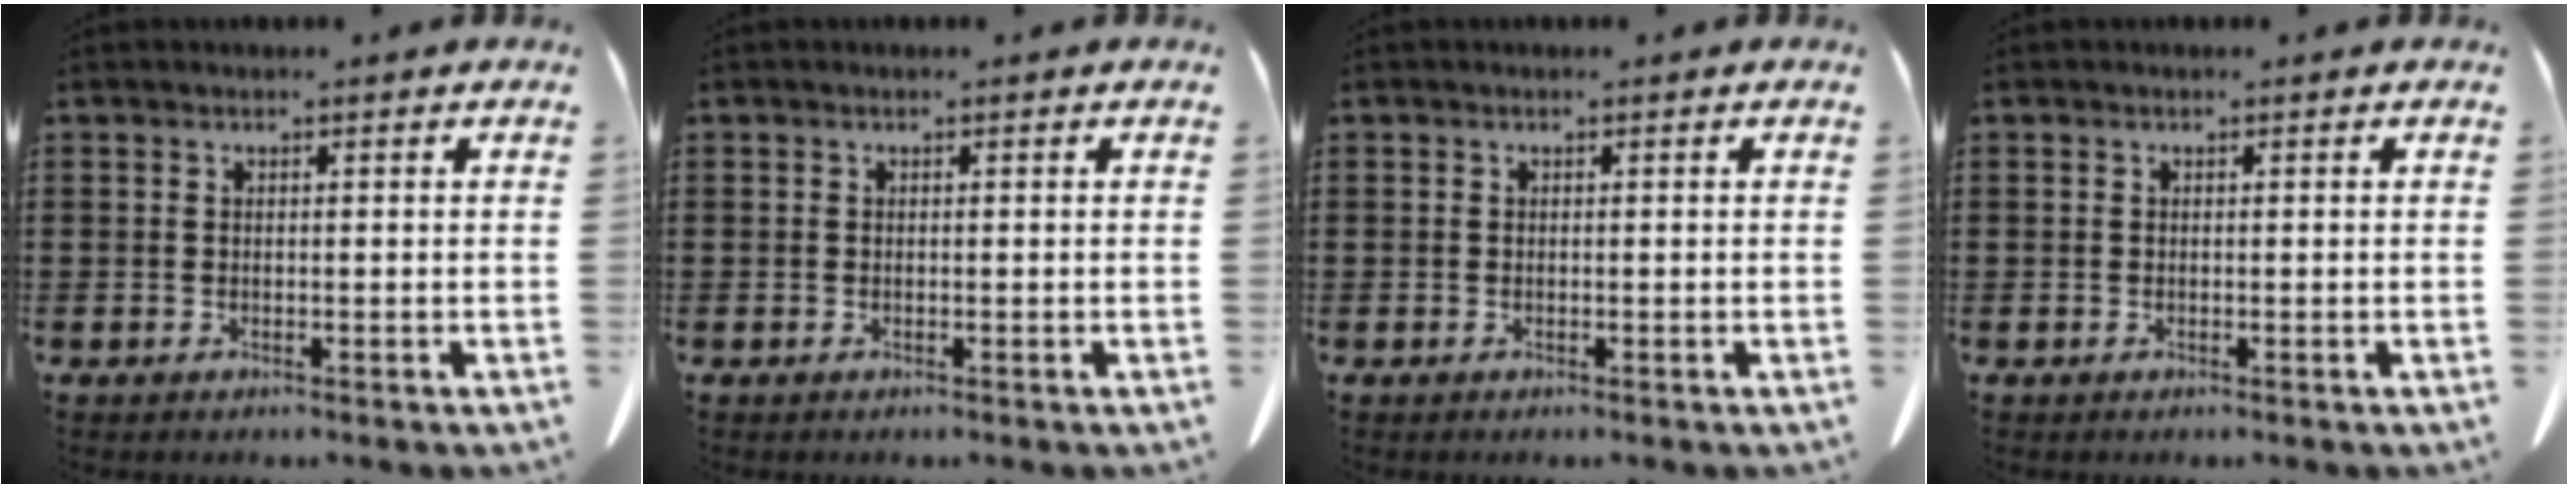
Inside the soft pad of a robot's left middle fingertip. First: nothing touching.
{"total": 0.0}
{"total": 0.0}
{"total": 0.0}